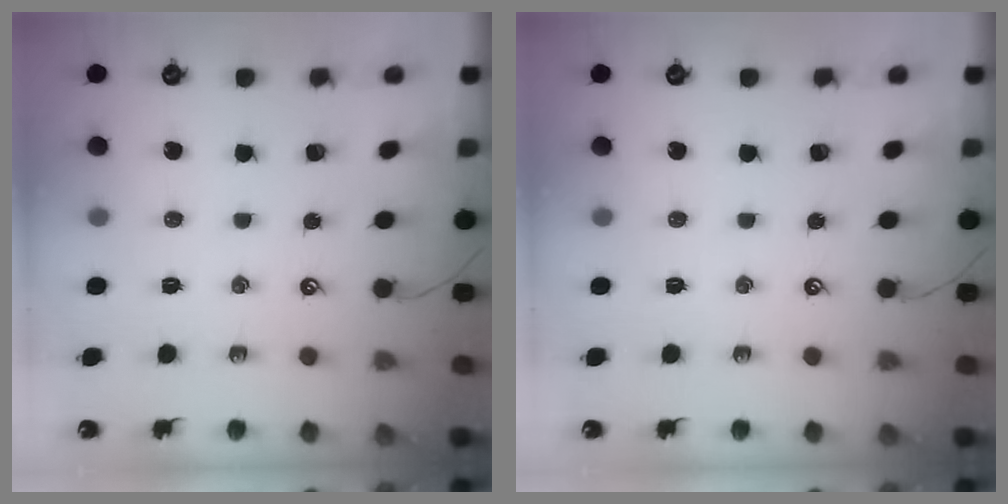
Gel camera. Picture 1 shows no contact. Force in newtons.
{"total": 0.0}